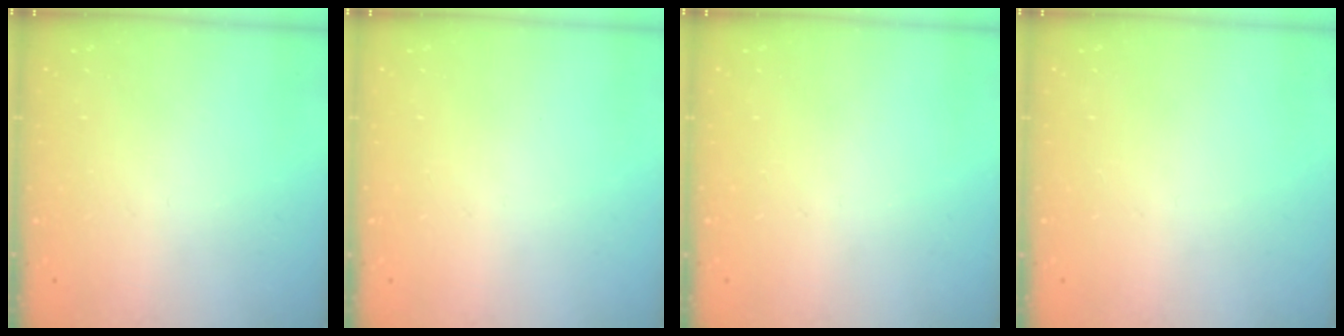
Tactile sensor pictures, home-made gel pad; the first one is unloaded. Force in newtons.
{"total": 0.0}
{"total": 0.0}
{"total": 0.0}